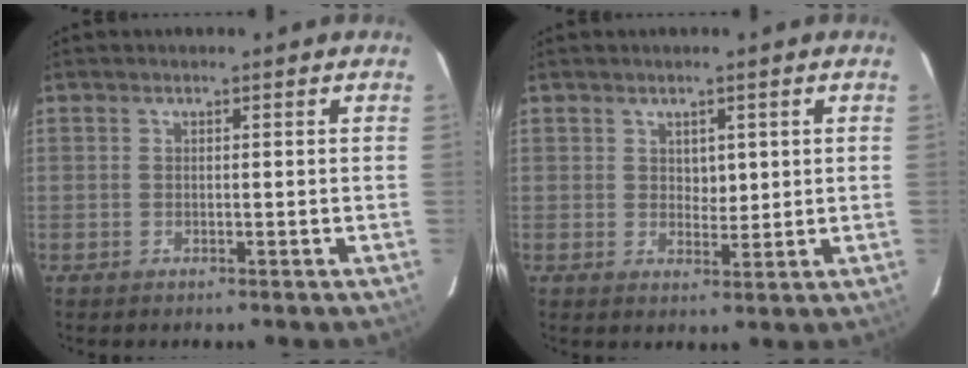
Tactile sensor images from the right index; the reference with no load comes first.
{"total": 2.8, "force": [0.9, 1.7, 1.9], "torque": [-0.026, 0.000, 0.017]}